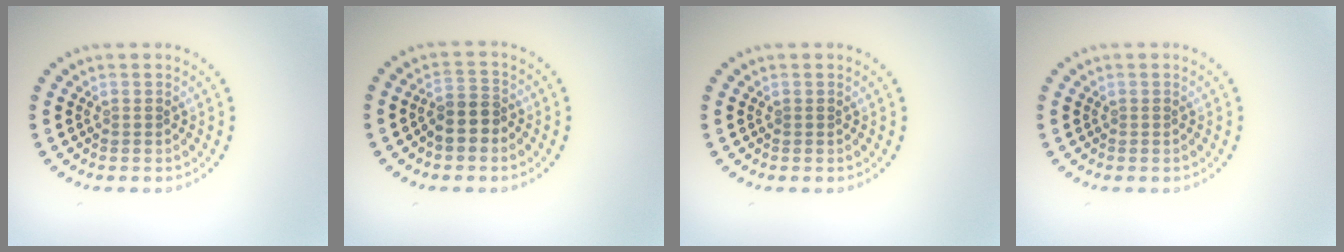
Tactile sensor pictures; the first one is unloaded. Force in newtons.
{"total": 2.6, "press": 2.3, "slide": 1.2}
{"total": 0.0}
{"total": 0.0}